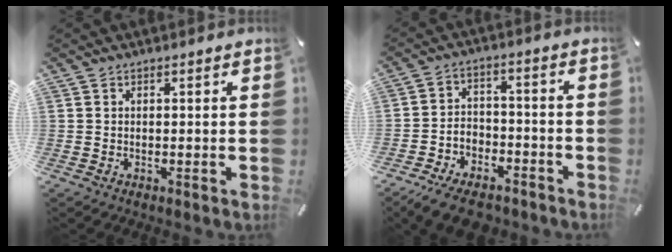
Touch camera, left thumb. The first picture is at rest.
{"total": 9.2, "force": [-7.6, 4.3, 2.9], "torque": [-0.036, 0.050, -0.139]}